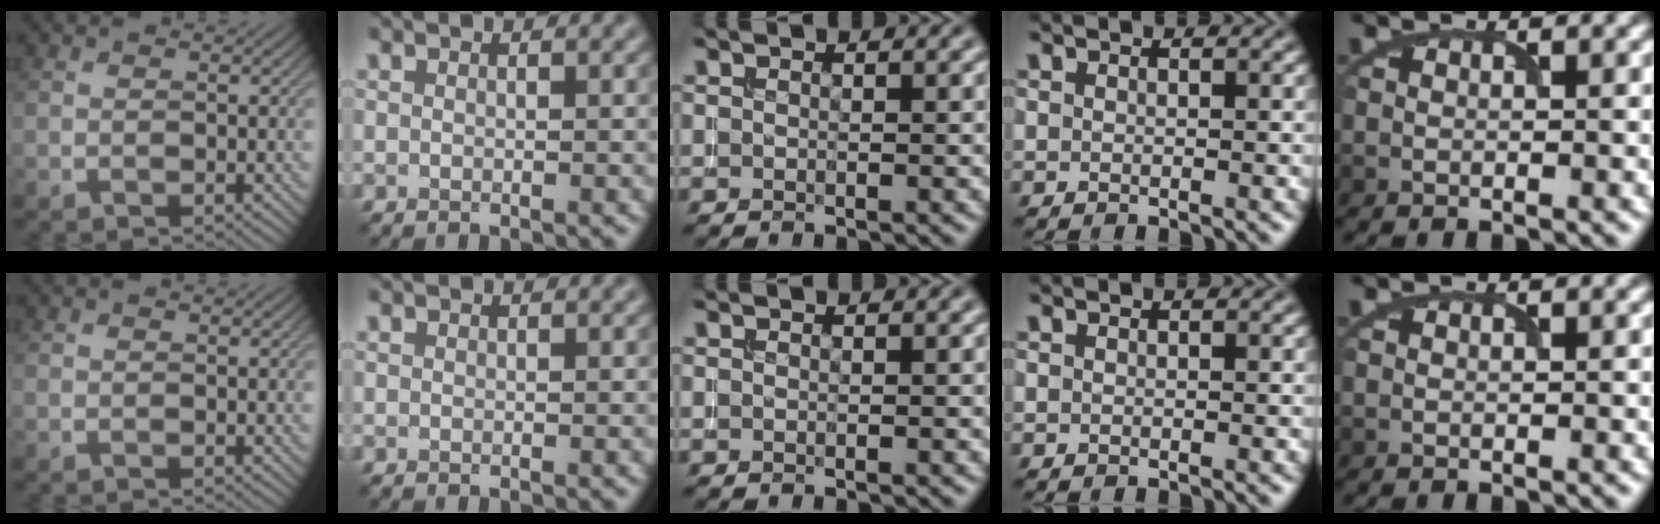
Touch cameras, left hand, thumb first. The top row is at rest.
{}